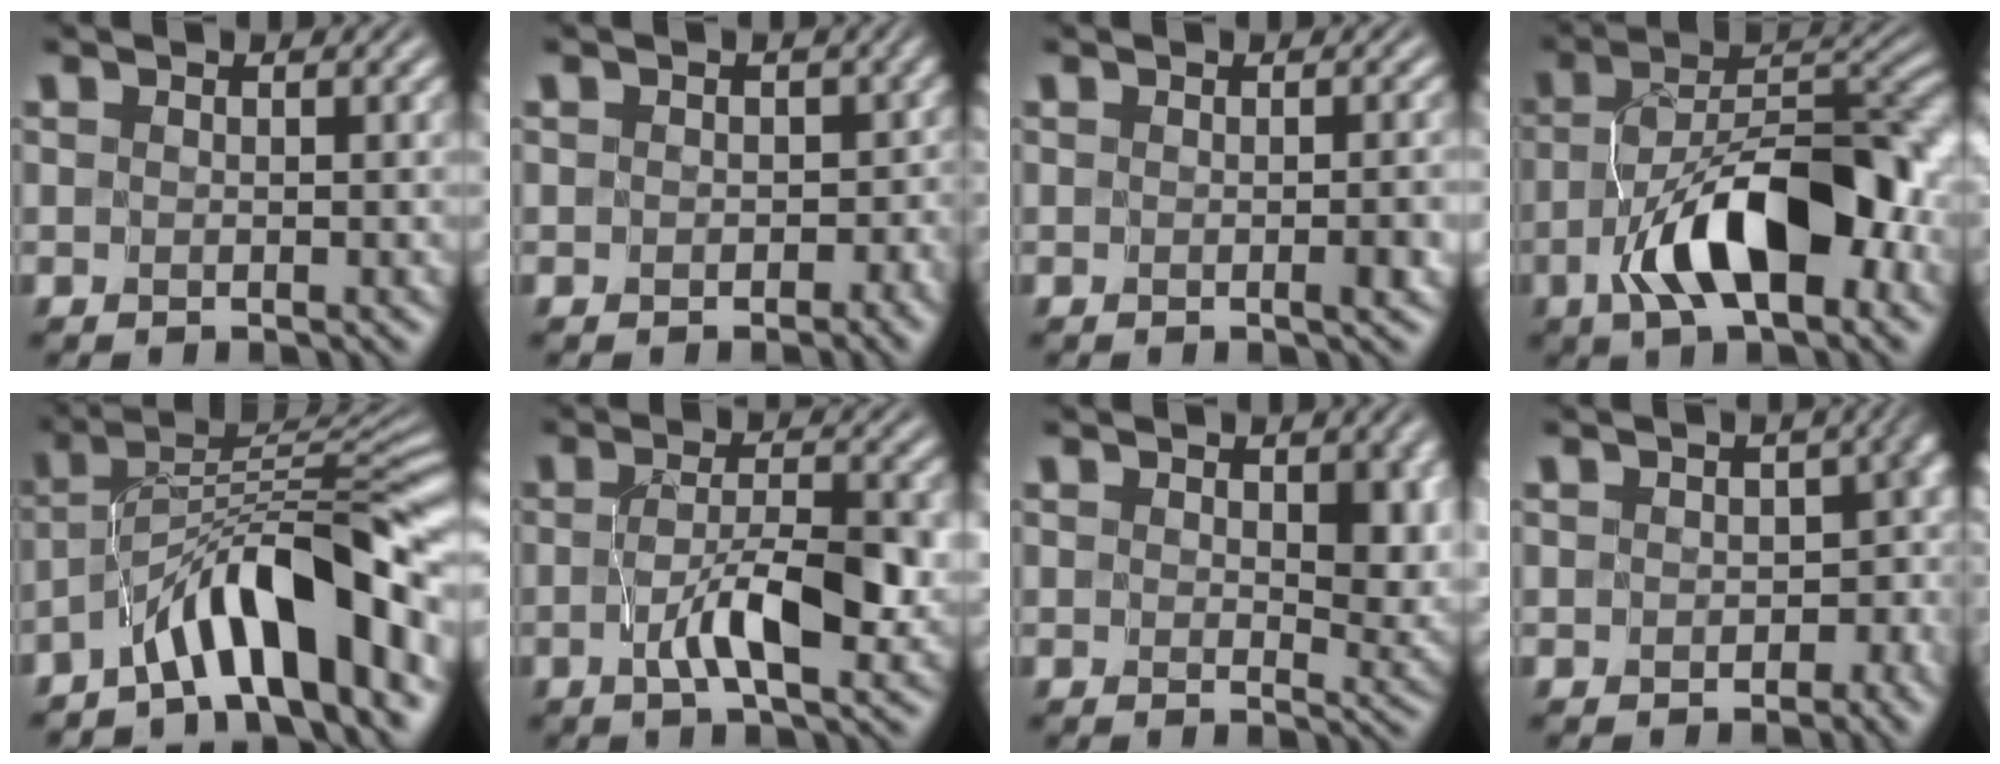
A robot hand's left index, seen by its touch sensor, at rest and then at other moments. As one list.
[{"total": 3.3, "force": [-0.4, 2.7, 1.8], "torque": [0.005, -0.008, -0.011]}, {"total": 1.2, "force": [-0.5, -0.1, 1.1], "torque": [-0.015, -0.006, -0.006]}, {"total": 10.4, "force": [-4.2, 4.4, 8.5], "torque": [-0.137, 0.010, -0.073]}, {"total": 9.8, "force": [-6.1, 2.2, 7.3], "torque": [-0.096, 0.017, -0.112]}, {"total": 5.1, "force": [-1.5, 1.3, 4.7], "torque": [-0.087, -0.002, -0.026]}, {"total": 5.1, "force": [1.3, 3.0, 3.9], "torque": [-0.052, -0.009, 0.025]}, {"total": 6.3, "force": [-0.8, 4.5, 4.3], "torque": [-0.010, -0.012, -0.012]}]